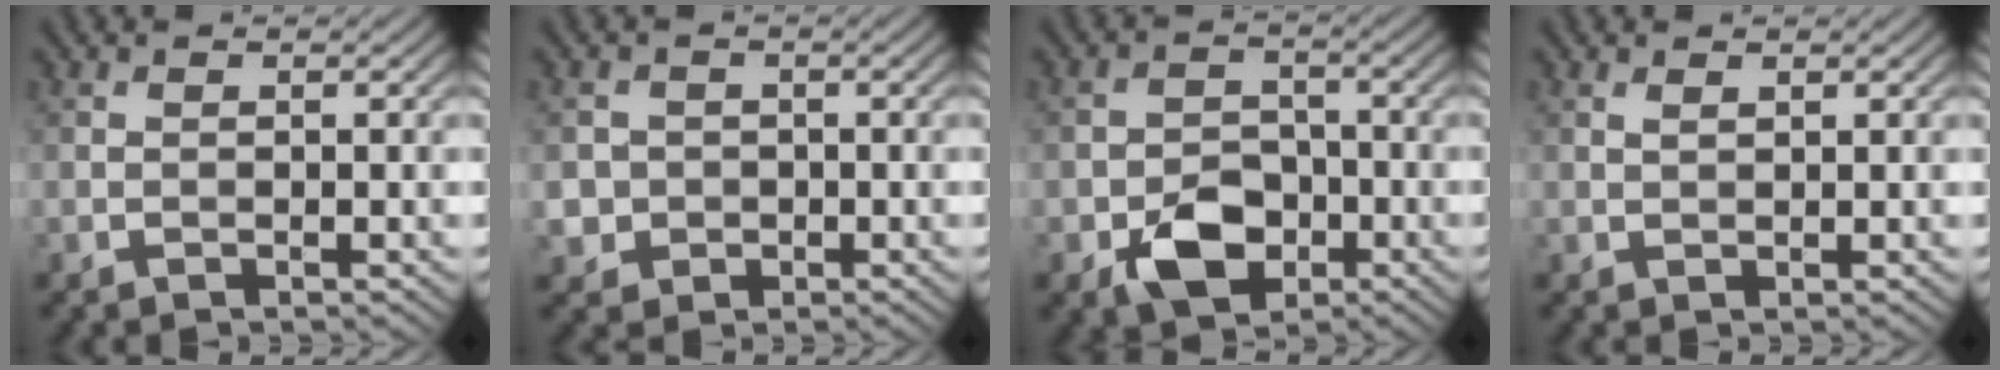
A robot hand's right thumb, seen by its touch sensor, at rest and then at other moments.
{"total": 2.8, "force": [-0.6, 2.7, 0.4], "torque": [-0.008, -0.009, -0.019]}
{"total": 6.1, "force": [-3.0, 4.1, 3.3], "torque": [-0.059, -0.009, -0.059]}
{"total": 0.8, "force": [0.6, 0.0, 0.4], "torque": [-0.013, 0.002, 0.013]}